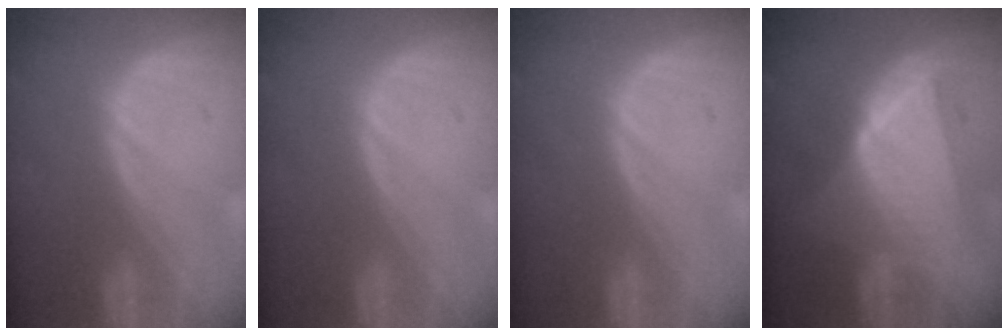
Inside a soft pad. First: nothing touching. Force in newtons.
{"total": 0.0}
{"total": 0.0}
{"total": 9.6, "press": 9.5, "slide": 0.6}